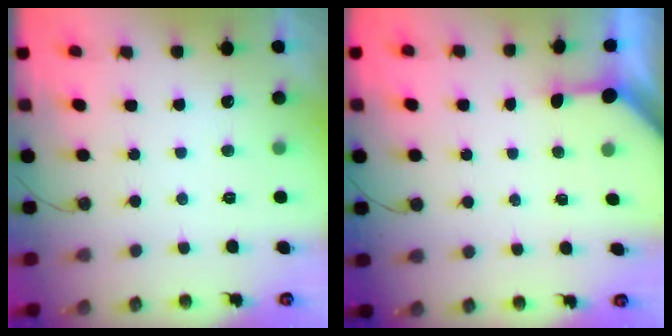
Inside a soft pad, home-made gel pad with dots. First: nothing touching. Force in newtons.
{"total": 3.3, "press": 3.3, "slide": 0.3}